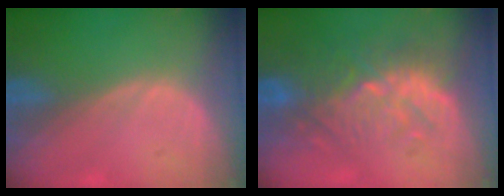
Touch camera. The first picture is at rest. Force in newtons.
{"total": 9.1, "press": 8.9, "slide": 1.6}